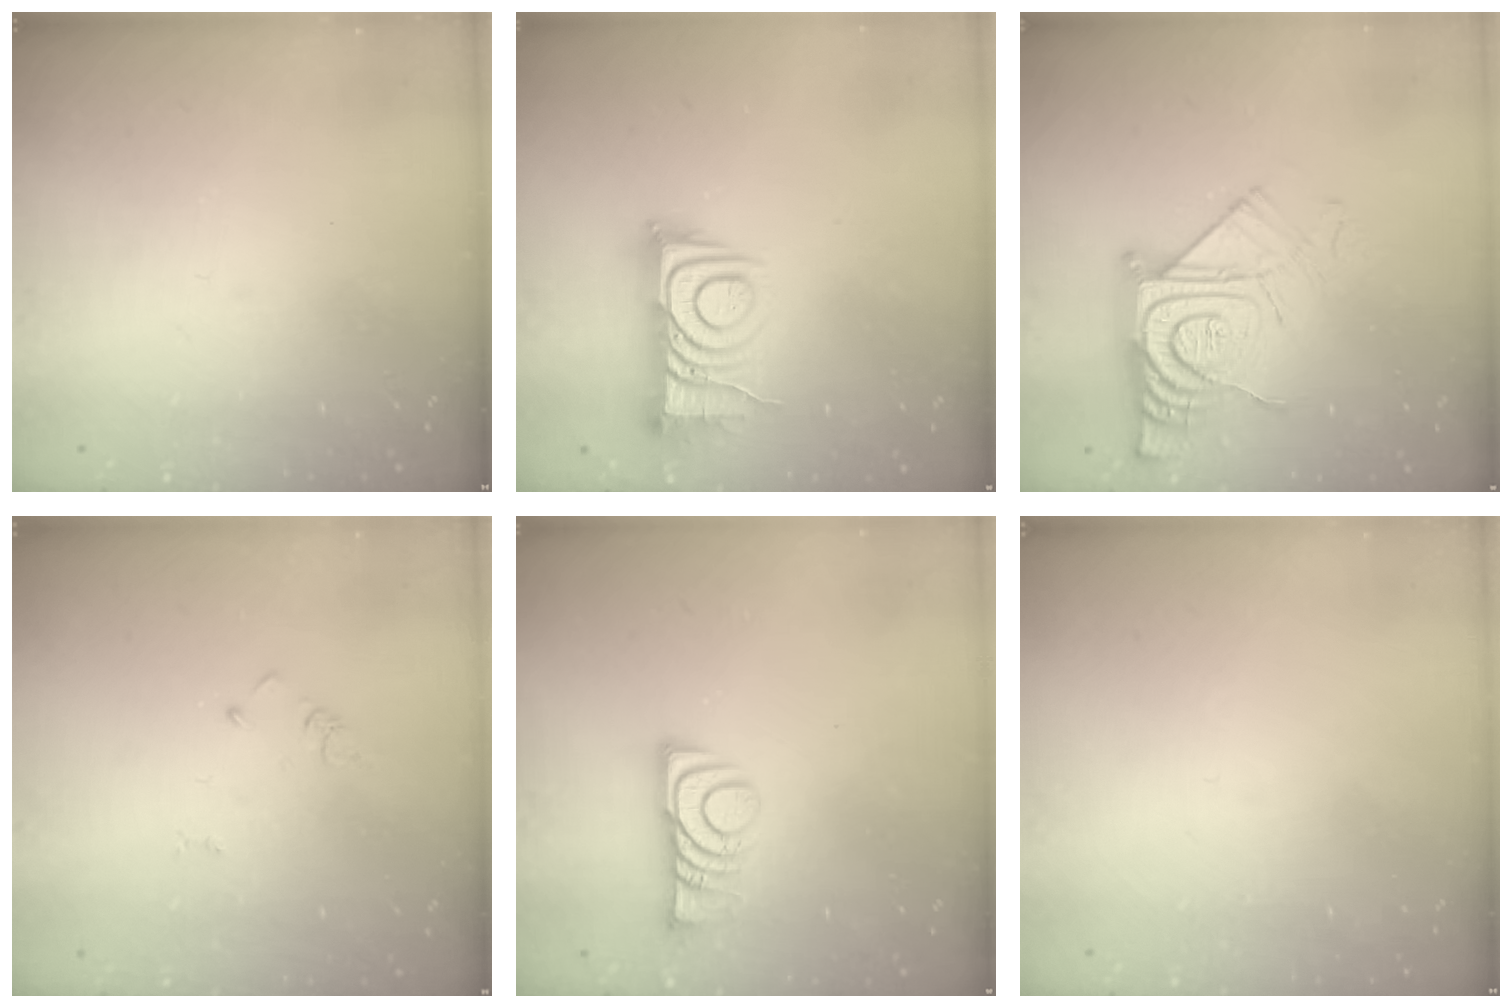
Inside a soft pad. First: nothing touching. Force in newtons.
{"total": 10.6, "press": 10.6, "slide": 0.9}
{"total": 13.7, "press": 13.7, "slide": 1.4}
{"total": 2.4, "press": 2.4, "slide": 0.3}
{"total": 8.6, "press": 8.5, "slide": 0.8}
{"total": 1.5, "press": 1.5, "slide": 0.1}